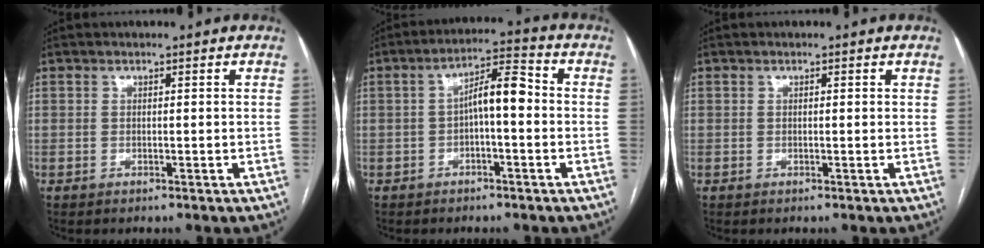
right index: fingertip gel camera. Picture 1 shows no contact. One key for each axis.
{"total": 6.6, "fx": -0.4, "fy": 1.7, "fz": 6.4, "tx": -0.109, "ty": 0.030, "tz": -0.007}
{"total": 0.7, "fx": 0.3, "fy": 0.2, "fz": 0.6, "tx": -0.010, "ty": 0.001, "tz": 0.003}